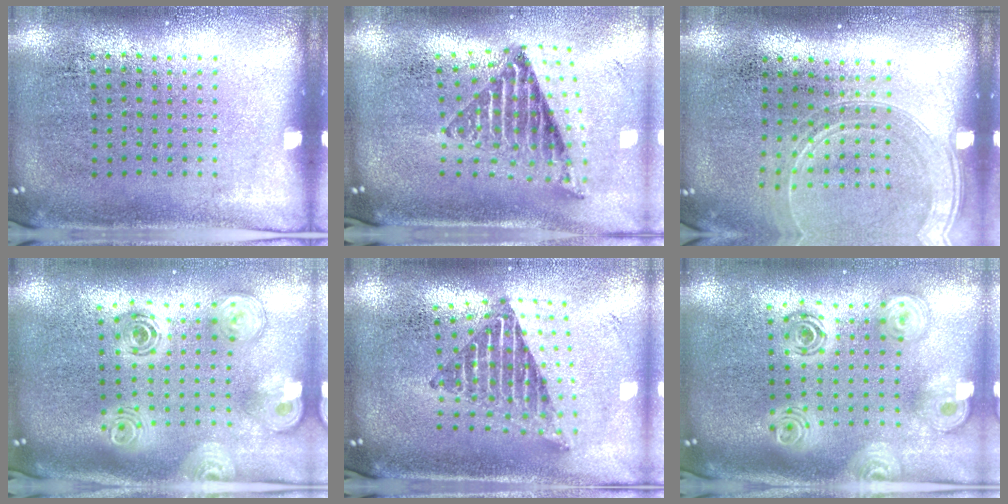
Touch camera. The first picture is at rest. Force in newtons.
{"total": 1.8, "press": 1.4, "slide": 1.2}
{"total": 1.7, "press": 1.6, "slide": 0.7}
{"total": 2.8, "press": 1.9, "slide": 2.0}
{"total": 2.2, "press": 1.6, "slide": 1.5}
{"total": 2.5, "press": 1.9, "slide": 1.6}